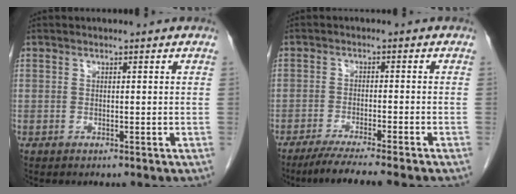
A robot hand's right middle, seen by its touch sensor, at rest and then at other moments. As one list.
[{"total": 7.9, "force": [-6.6, -0.9, 4.3], "torque": [-0.052, -0.023, -0.102]}]